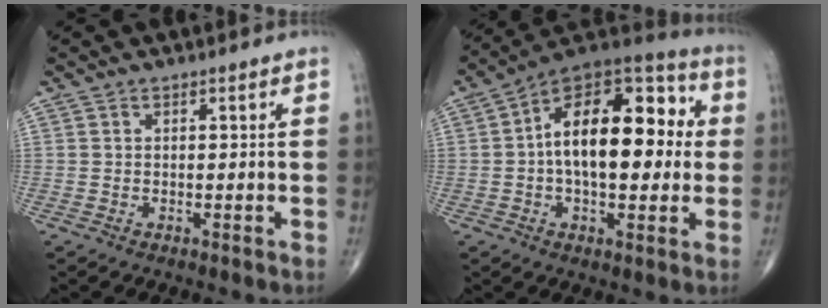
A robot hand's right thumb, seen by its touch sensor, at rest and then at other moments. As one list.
[{"total": 21.5, "force": [1.4, 11.2, 18.3], "torque": [-0.258, 0.036, 0.011]}]